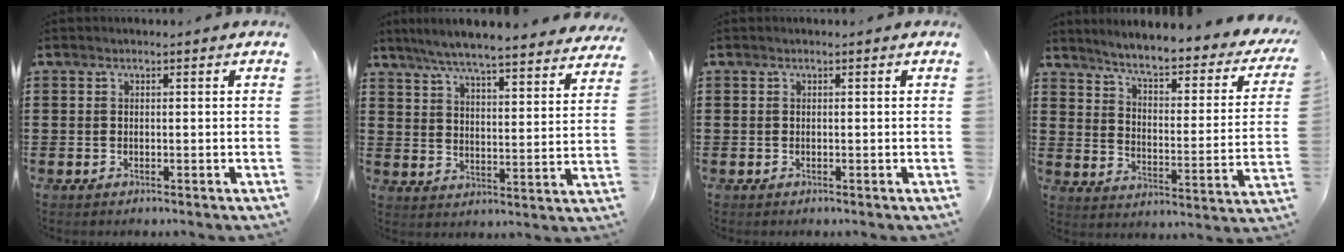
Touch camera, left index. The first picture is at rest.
{"total": 5.7, "force": [5.4, 0.1, 1.8], "torque": [-0.061, -0.034, 0.090]}
{"total": 0.0}
{"total": 4.7, "force": [4.0, 0.0, 2.5], "torque": [-0.068, -0.037, 0.057]}